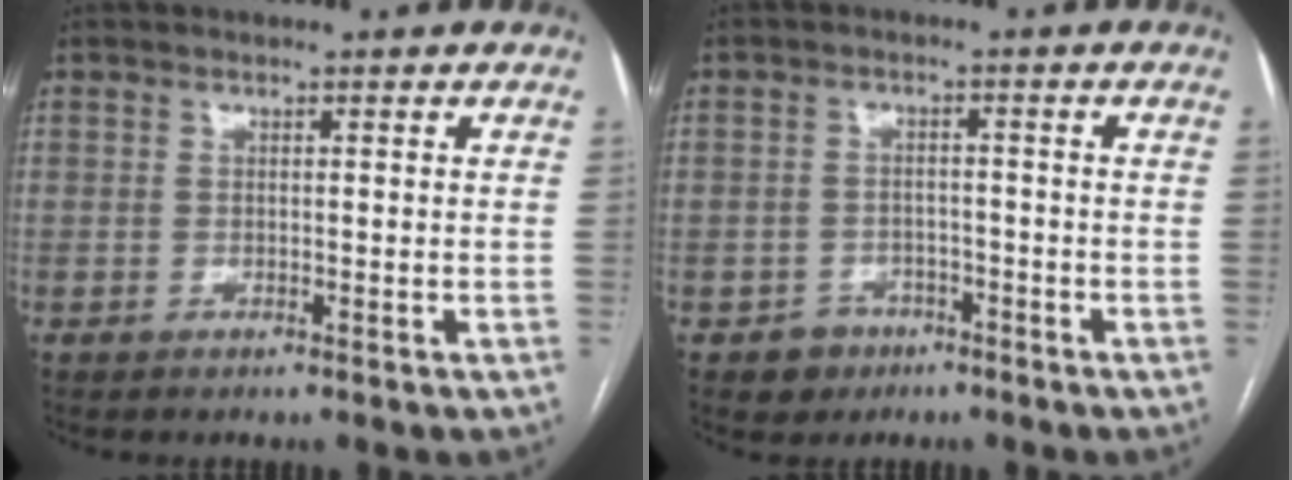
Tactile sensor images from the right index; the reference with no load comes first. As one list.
[{"total": 3.9, "force": [-2.2, 3.2, 0.3], "torque": [0.003, 0.014, -0.027]}]